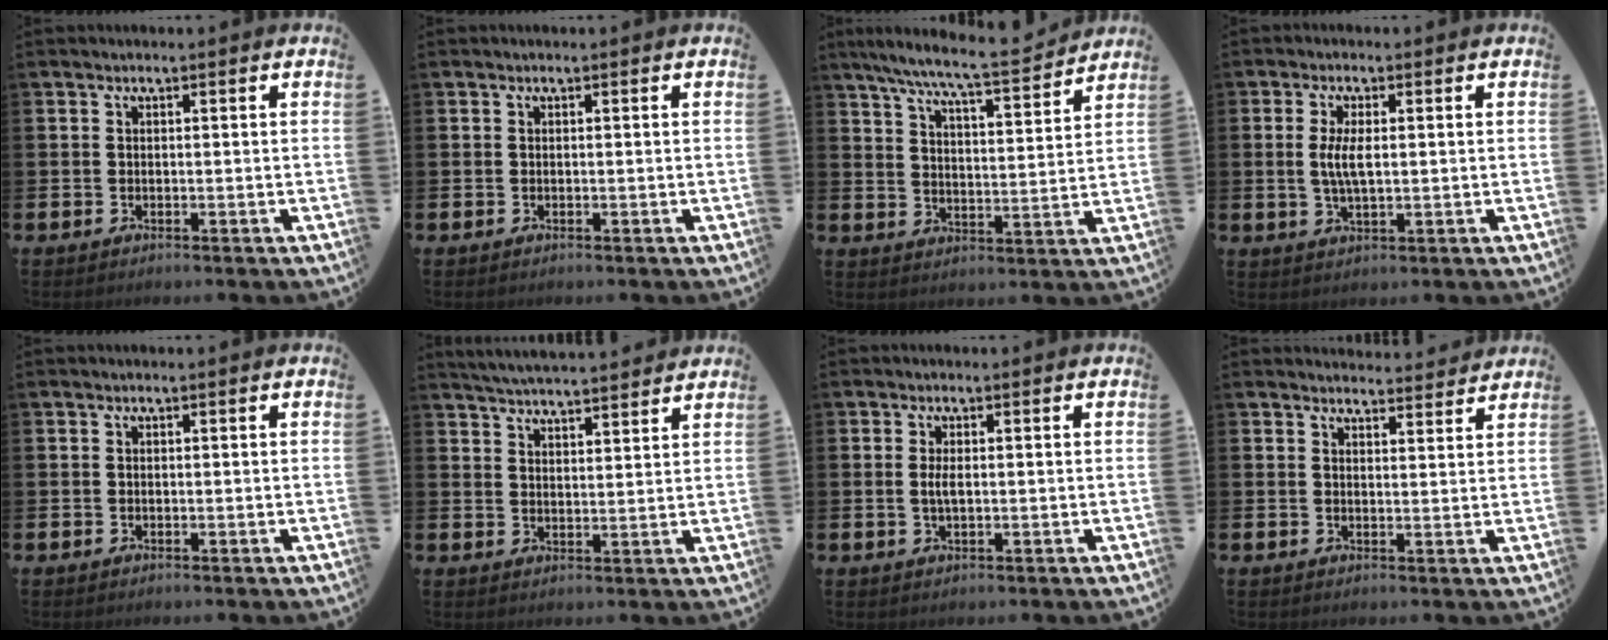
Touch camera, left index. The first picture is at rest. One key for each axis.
{"total": 0.0}
{"total": 8.4, "fx": 7.7, "fy": 0.2, "fz": 3.3, "tx": -0.081, "ty": -0.053, "tz": 0.132}
{"total": 4.0, "fx": 0.6, "fy": 1.5, "fz": 3.7, "tx": -0.068, "ty": 0.004, "tz": 0.007}
{"total": 0.0}
{"total": 4.8, "fx": 4.8, "fy": 0.0, "fz": 0.3, "tx": -0.014, "ty": -0.029, "tz": 0.085}
{"total": 2.1, "fx": 0.1, "fy": 0.7, "fz": 1.9, "tx": -0.031, "ty": -0.001, "tz": -0.002}
{"total": 3.2, "fx": 3.2, "fy": 0.4, "fz": -0.1, "tx": 0.010, "ty": -0.026, "tz": 0.055}